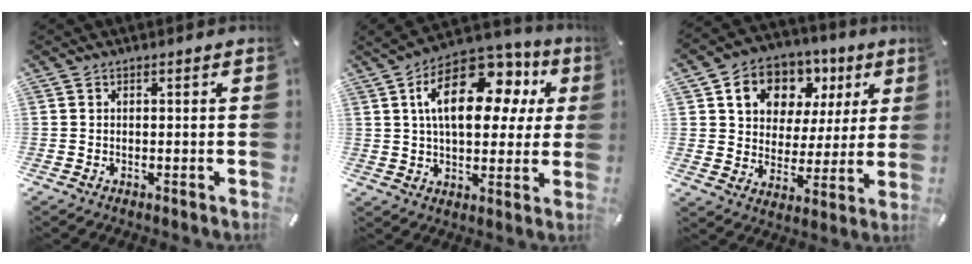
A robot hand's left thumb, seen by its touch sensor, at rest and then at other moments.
{"total": 19.6, "force": [6.5, 11.0, 14.8], "torque": [-0.253, -0.021, 0.107]}
{"total": 12.1, "force": [5.7, 9.8, 4.4], "torque": [-0.083, -0.025, 0.107]}